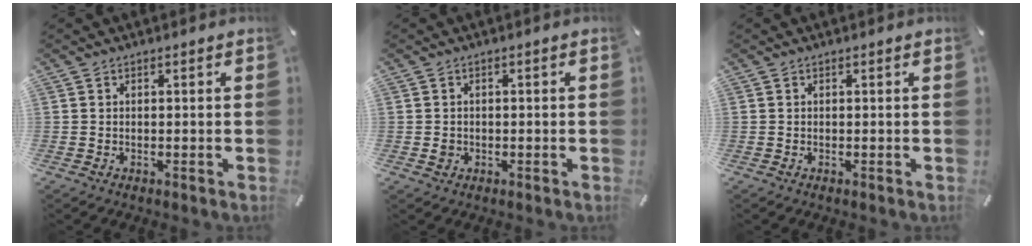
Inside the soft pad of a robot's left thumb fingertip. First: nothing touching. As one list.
[{"total": 1.7, "force": [-0.4, 1.5, 0.7], "torque": [-0.013, 0.004, -0.009]}, {"total": 0.0}]